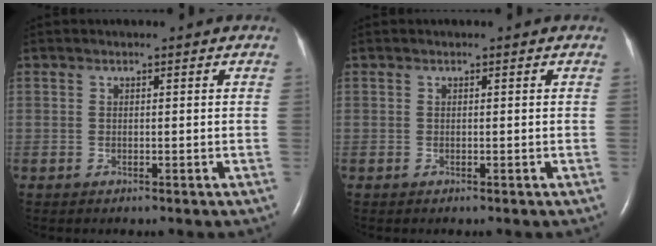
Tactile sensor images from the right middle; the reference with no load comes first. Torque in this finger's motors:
{"motor_torque": [-0.05, 0.10, 0.00, 0.01]}